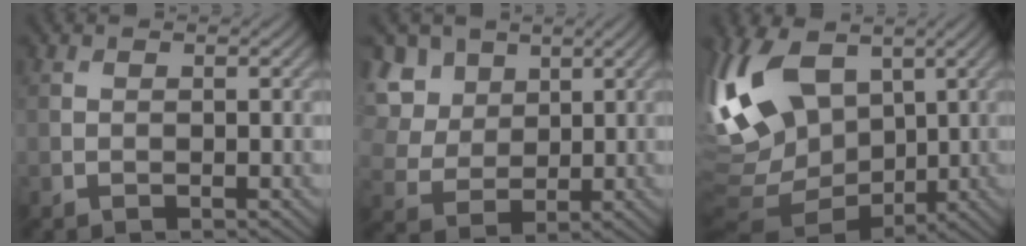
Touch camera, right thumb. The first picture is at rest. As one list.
[{"total": 8.4, "force": [3.5, 6.4, 4.2], "torque": [-0.152, 0.011, 0.073]}, {"total": 16.8, "force": [2.5, 11.0, 12.5], "torque": [-0.315, -0.009, 0.054]}]